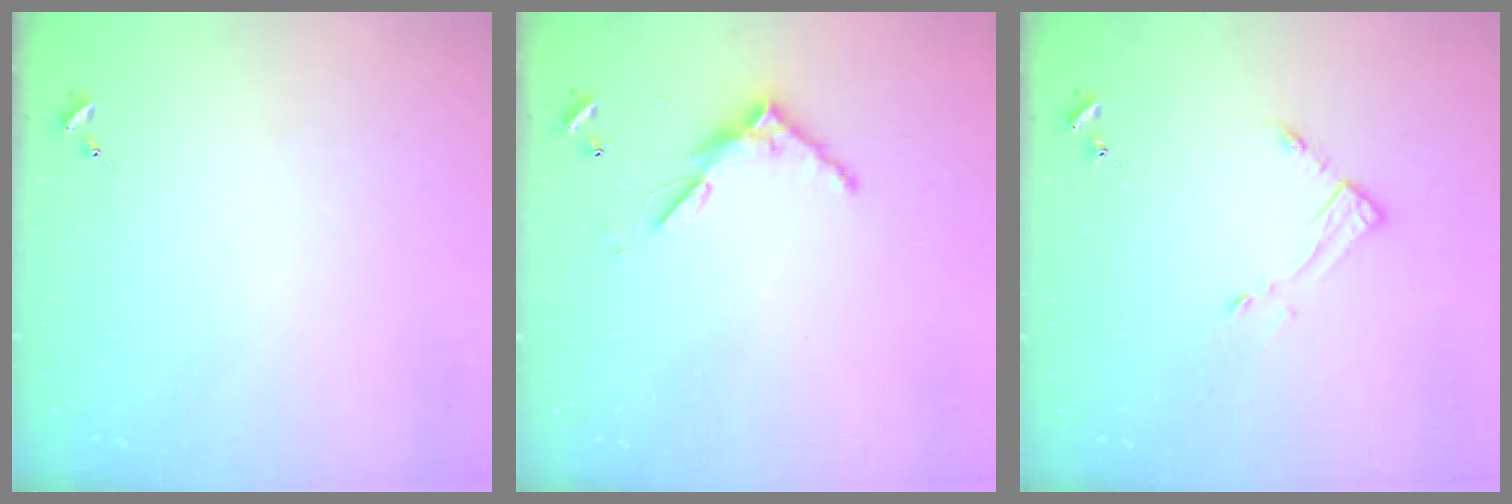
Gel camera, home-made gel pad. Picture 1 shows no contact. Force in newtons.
{"total": 7.4, "press": 7.4, "slide": 0.4}
{"total": 4.2, "press": 4.2, "slide": 0.5}